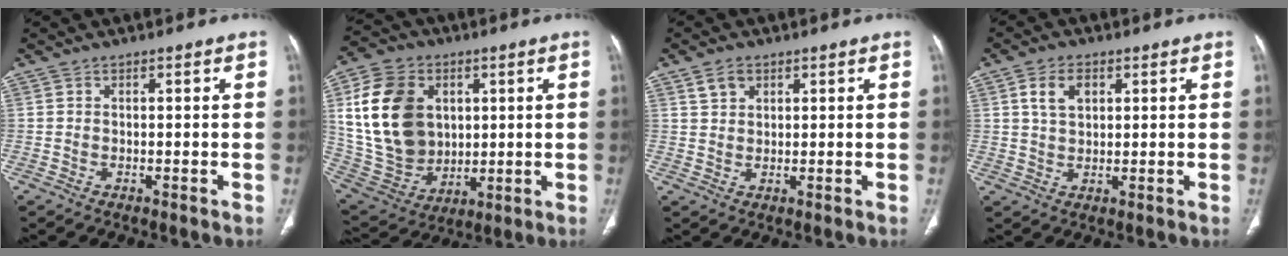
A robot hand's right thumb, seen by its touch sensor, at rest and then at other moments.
{"total": 20.9, "force": [4.6, 15.9, 12.7], "torque": [-0.227, -0.002, 0.103]}
{"total": 3.1, "force": [1.8, 2.1, 1.4], "torque": [-0.018, -0.007, 0.037]}
{"total": 5.4, "force": [2.1, 3.5, 3.6], "torque": [-0.056, -0.004, 0.040]}